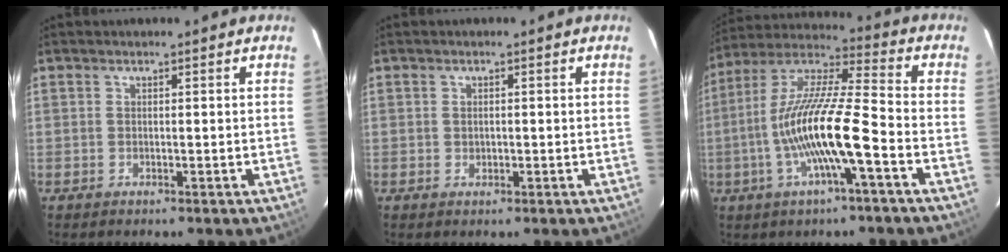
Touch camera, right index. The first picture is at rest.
{"total": 1.0, "force": [0.0, 0.9, 0.4], "torque": [-0.004, 0.000, 0.002]}
{"total": 15.6, "force": [-5.0, 1.4, 14.7], "torque": [-0.285, -0.004, -0.100]}